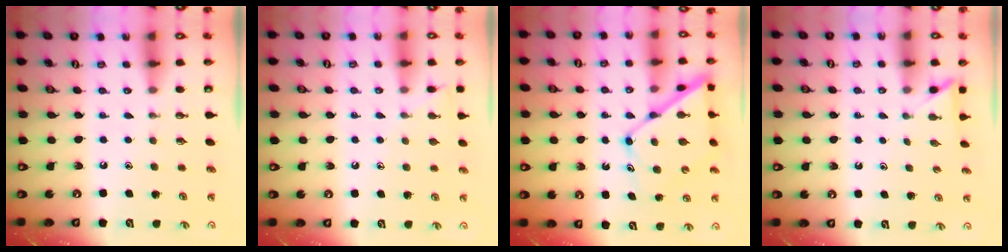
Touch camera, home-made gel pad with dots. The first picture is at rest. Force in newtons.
{"total": 5.6, "press": 5.6, "slide": 0.6}
{"total": 12.8, "press": 12.8, "slide": 1.1}
{"total": 2.5, "press": 2.5, "slide": 0.3}